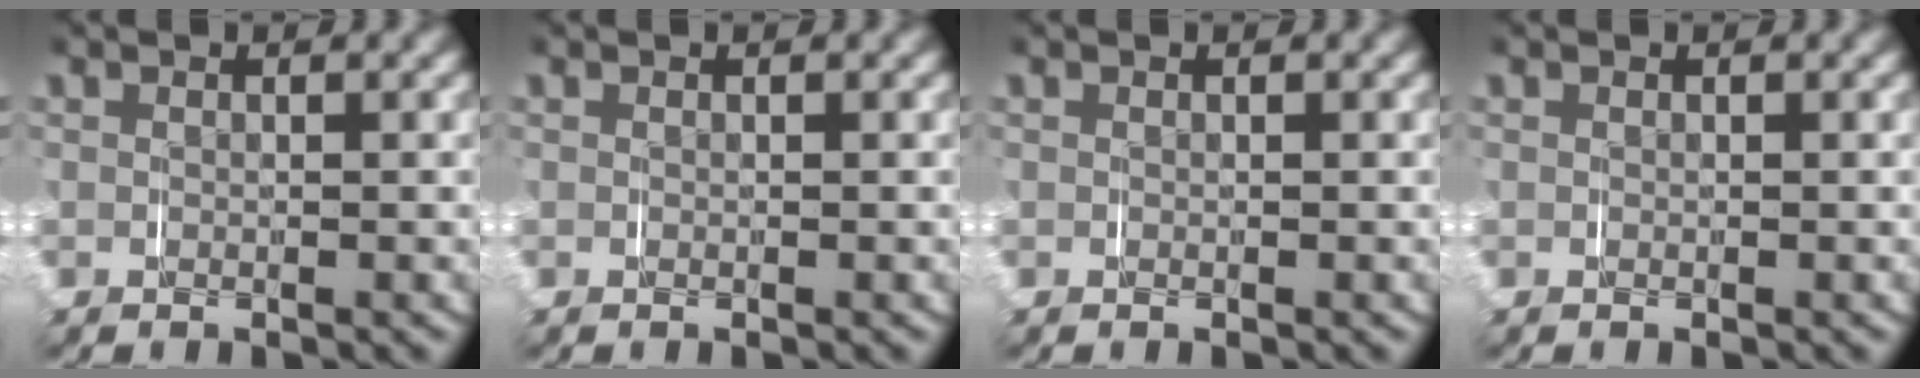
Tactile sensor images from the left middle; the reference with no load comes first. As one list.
[{"total": 0.0}, {"total": 0.0}, {"total": 0.0}]